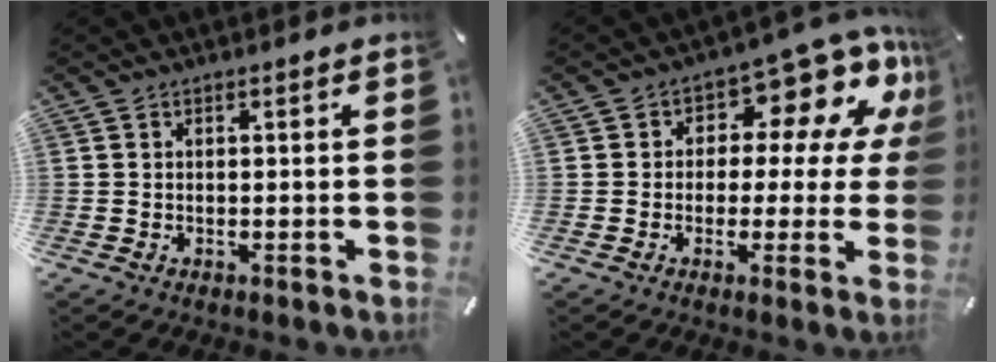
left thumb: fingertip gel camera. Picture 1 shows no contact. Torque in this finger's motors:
{"motor_torque": [0.25, 0.18, 0.48, 0.35, 0.04]}